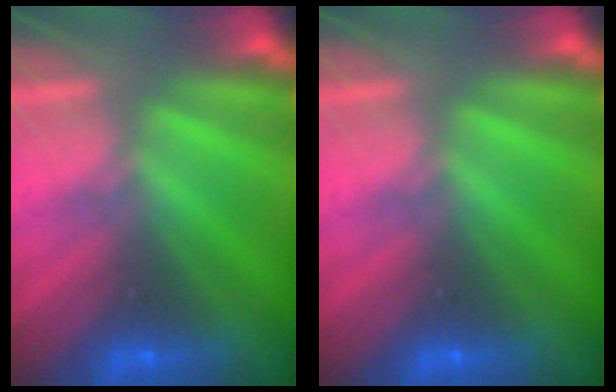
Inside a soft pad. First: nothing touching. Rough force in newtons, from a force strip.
{"total": 0.0}